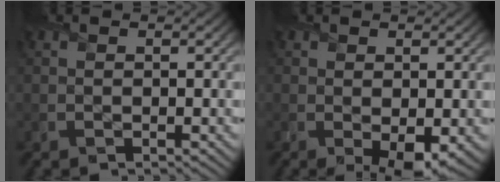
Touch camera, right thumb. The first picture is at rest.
{"total": 4.1, "force": [-1.0, 2.0, 3.4], "torque": [-0.058, -0.019, -0.011]}